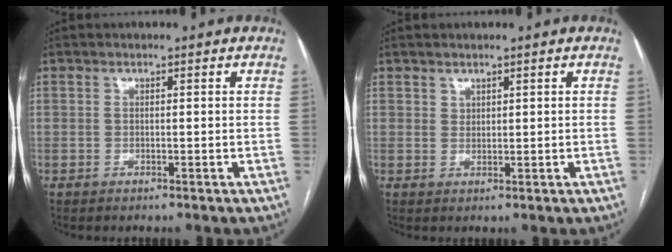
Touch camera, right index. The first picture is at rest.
{"total": 1.0, "force": [0.9, 0.5, 0.1], "torque": [0.005, -0.004, 0.017]}